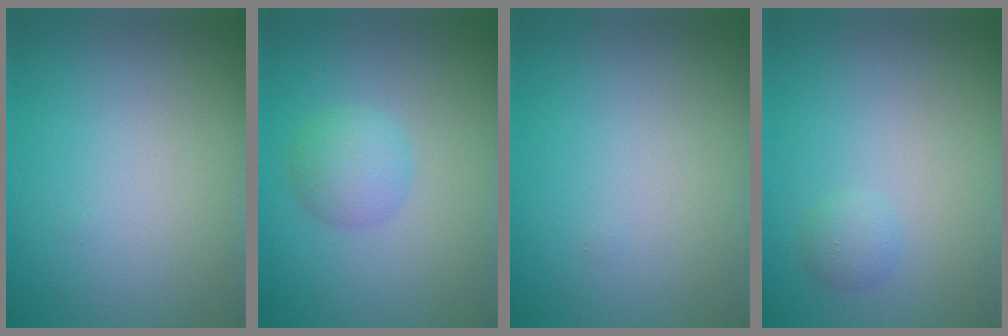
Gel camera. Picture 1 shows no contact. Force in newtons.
{"total": 2.7, "press": 2.7, "slide": 0.0}
{"total": 0.0}
{"total": 1.1, "press": 1.1, "slide": 0.1}